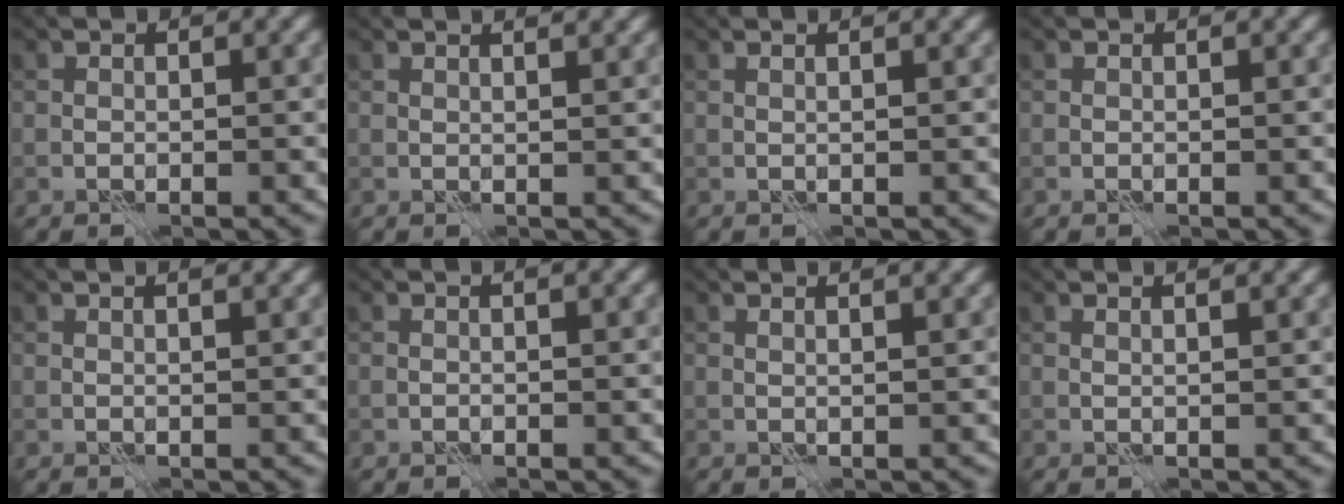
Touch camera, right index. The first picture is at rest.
{"total": 3.3, "force": [2.1, 1.3, 2.1], "torque": [-0.009, 0.018, 0.001]}
{"total": 1.8, "force": [1.0, 0.6, 1.4], "torque": [-0.008, -0.001, -0.004]}
{"total": 0.0}
{"total": 2.7, "force": [1.7, 1.1, 1.8], "torque": [-0.008, 0.010, -0.003]}
{"total": 1.4, "force": [0.5, 0.3, 1.2], "torque": [-0.018, -0.001, 0.001]}
{"total": 3.7, "force": [2.2, 1.5, 2.5], "torque": [-0.013, 0.023, -0.001]}
{"total": 3.2, "force": [1.9, 1.3, 2.1], "torque": [-0.010, 0.017, -0.002]}